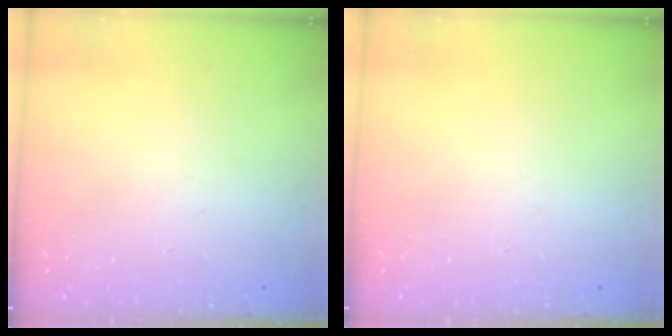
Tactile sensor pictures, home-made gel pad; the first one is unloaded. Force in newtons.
{"total": 0.0}